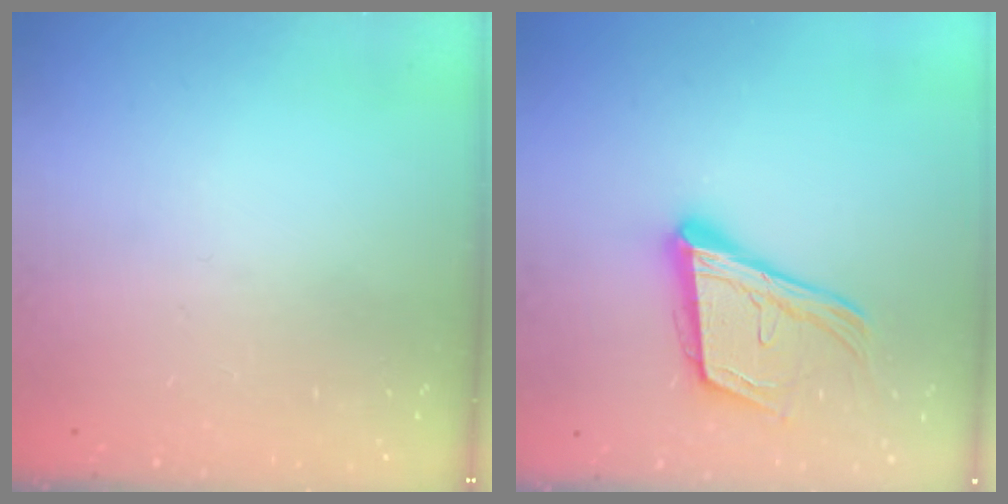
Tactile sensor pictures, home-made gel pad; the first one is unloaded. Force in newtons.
{"total": 17.9, "press": 17.3, "slide": 4.5}